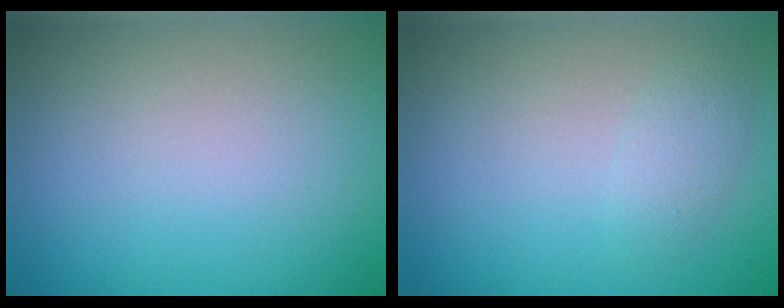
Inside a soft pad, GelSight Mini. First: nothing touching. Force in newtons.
{"total": 1.5, "press": 1.5, "slide": 0.1}